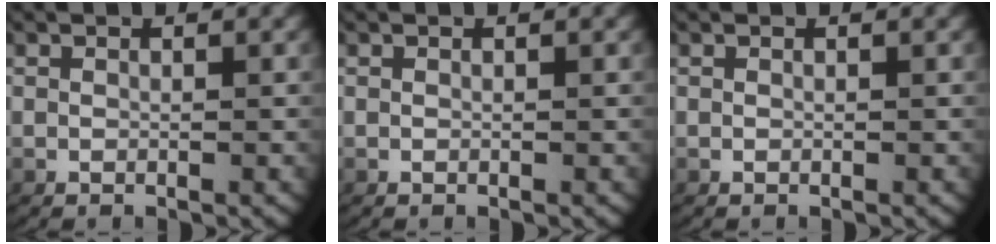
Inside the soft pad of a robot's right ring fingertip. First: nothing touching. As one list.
[{"total": 0.0}, {"total": 0.0}]